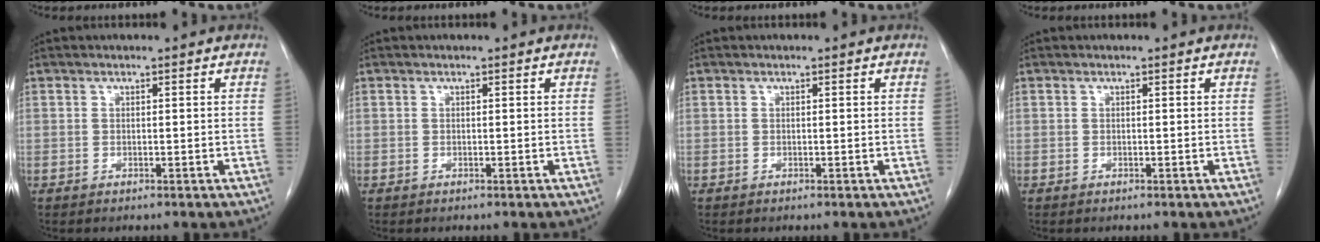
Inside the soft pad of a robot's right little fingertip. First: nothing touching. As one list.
[{"total": 0.0}, {"total": 0.0}, {"total": 0.0}]